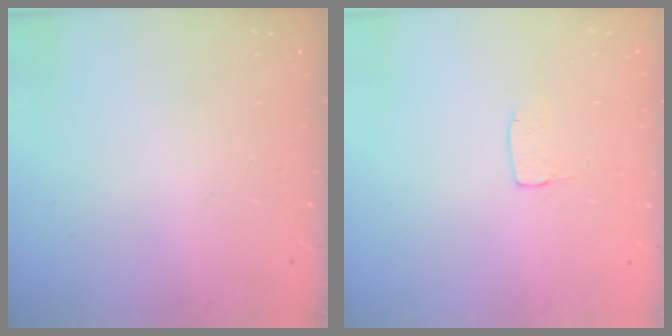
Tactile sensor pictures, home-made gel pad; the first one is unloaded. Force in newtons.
{"total": 2.9, "press": 2.9, "slide": 0.2}